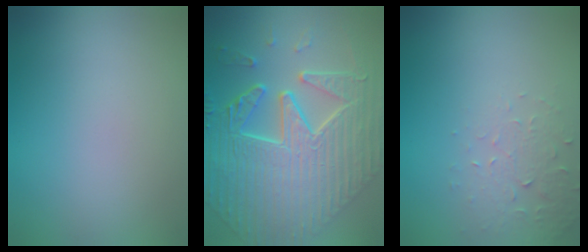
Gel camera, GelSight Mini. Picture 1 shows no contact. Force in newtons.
{"total": 10.4, "press": 7.4, "slide": 7.3}
{"total": 2.2, "press": 2.2, "slide": 0.4}